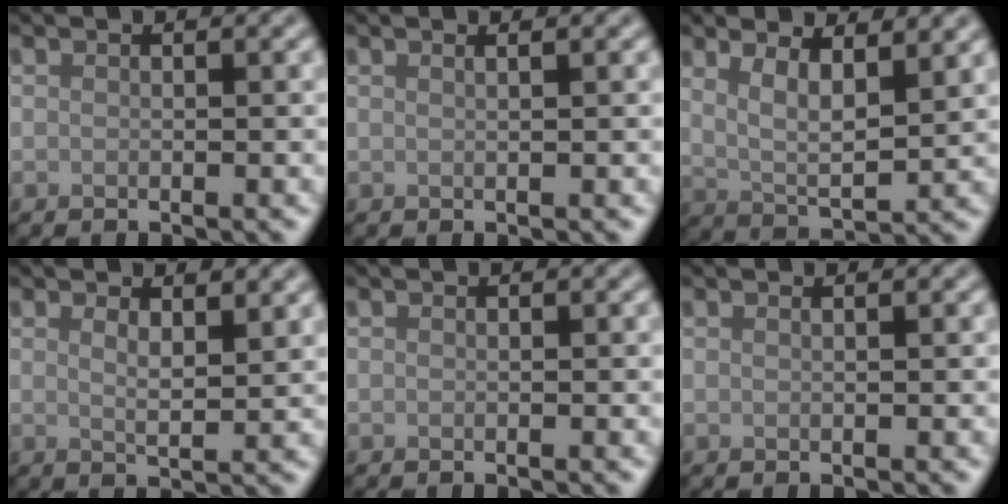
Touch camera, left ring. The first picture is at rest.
{"total": 1.1, "force": [0.7, 0.5, 0.7], "torque": [-0.002, 0.001, 0.000]}
{"total": 5.3, "force": [2.5, 1.8, 4.3], "torque": [-0.081, -0.008, 0.047]}
{"total": 2.4, "force": [1.5, 0.7, 1.8], "torque": [-0.024, -0.006, 0.027]}
{"total": 0.0}
{"total": 0.7, "force": [0.5, 0.3, 0.4], "torque": [-0.002, -0.001, 0.001]}